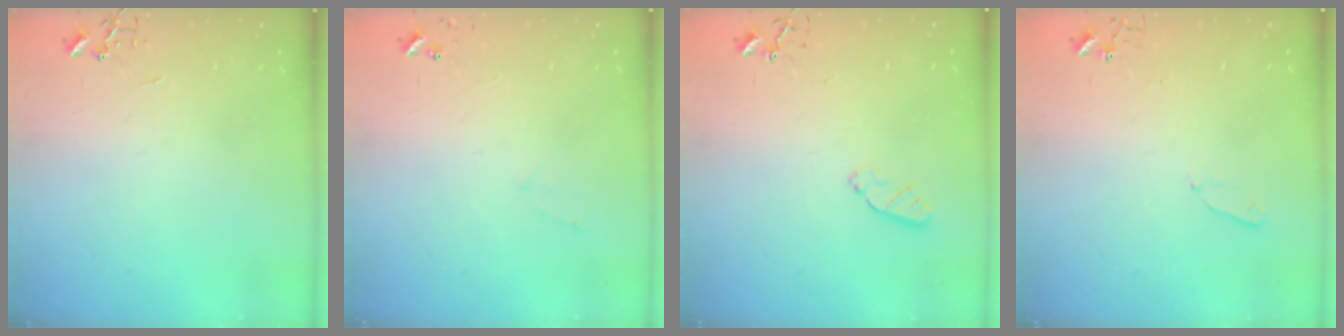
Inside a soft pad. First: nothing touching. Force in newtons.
{"total": 4.8, "press": 4.8, "slide": 0.5}
{"total": 5.5, "press": 5.4, "slide": 1.1}
{"total": 3.7, "press": 3.6, "slide": 0.5}